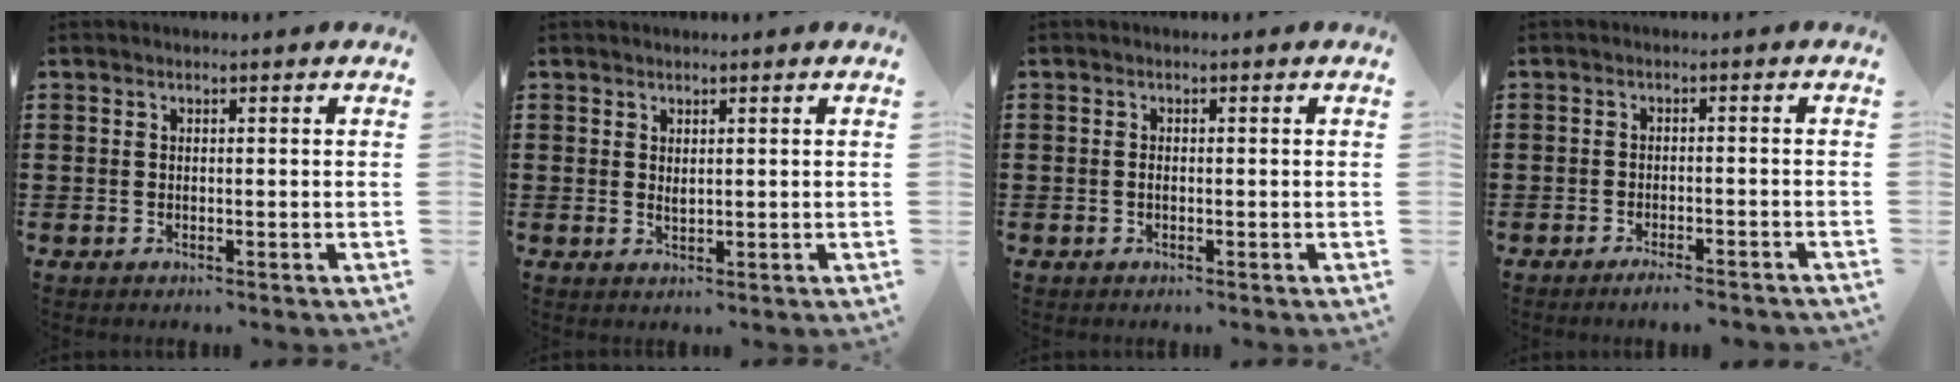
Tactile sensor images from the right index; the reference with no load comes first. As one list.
[{"total": 0.9, "force": [0.7, 0.3, 0.5], "torque": [-0.010, 0.004, 0.012]}, {"total": 0.5, "force": [-0.2, 0.3, 0.4], "torque": [-0.009, -0.001, -0.003]}, {"total": 2.2, "force": [-1.9, -0.1, 0.9], "torque": [-0.017, 0.000, -0.036]}]